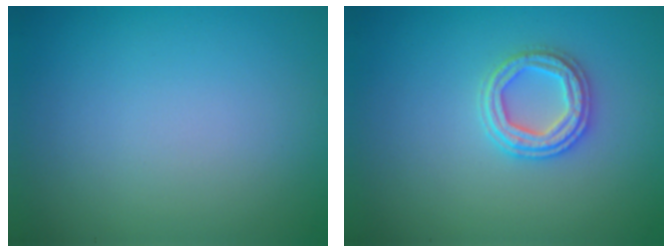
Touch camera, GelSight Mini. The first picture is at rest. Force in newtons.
{"total": 2.8, "press": 2.7, "slide": 0.8}